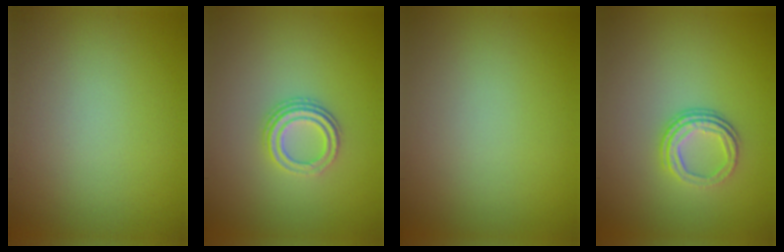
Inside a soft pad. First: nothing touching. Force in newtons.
{"total": 3.0, "press": 2.3, "slide": 1.9}
{"total": 0.0}
{"total": 3.4, "press": 2.3, "slide": 2.4}